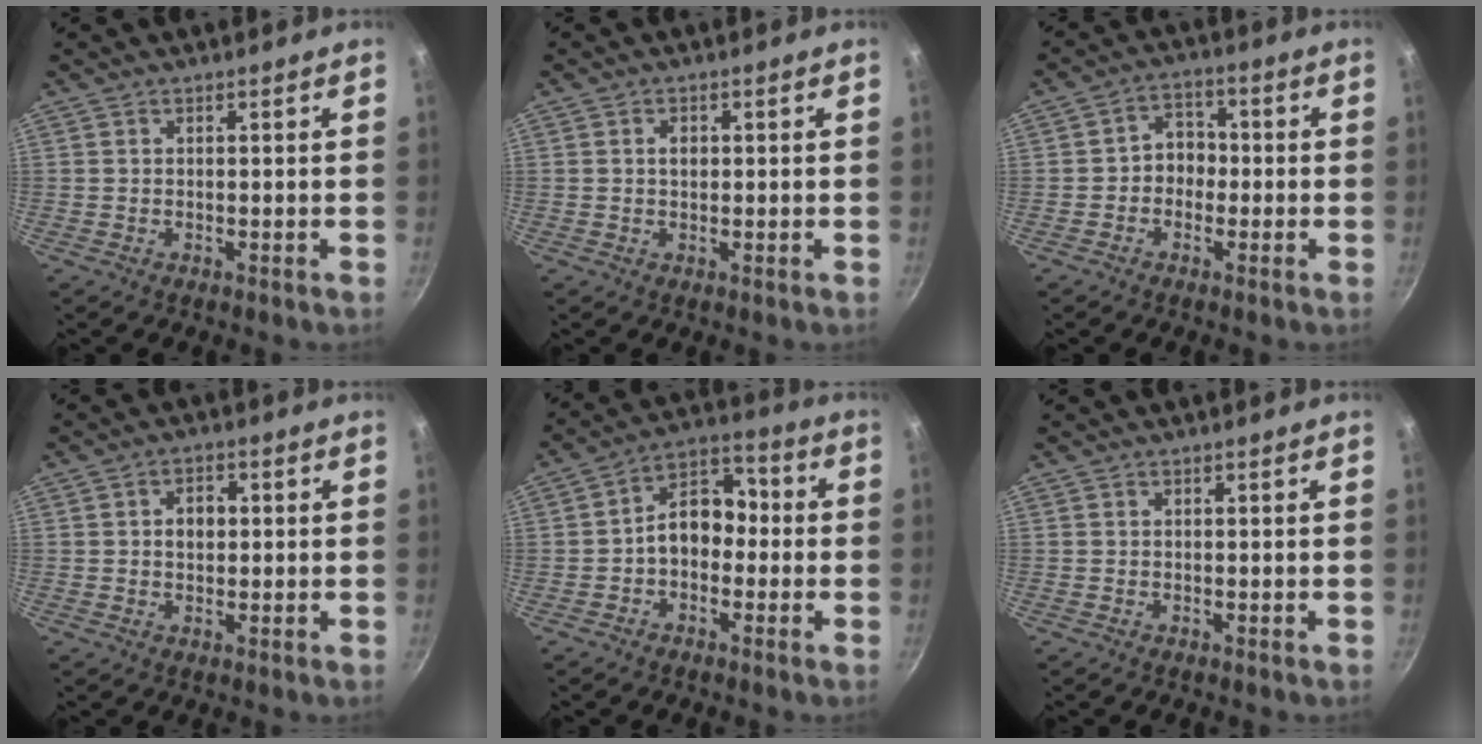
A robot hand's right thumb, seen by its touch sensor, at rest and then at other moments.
{"total": 1.7, "force": [0.3, 1.2, 1.2], "torque": [-0.015, 0.003, 0.004]}
{"total": 5.2, "force": [-1.0, 4.3, 2.7], "torque": [-0.002, 0.021, -0.024]}
{"total": 4.0, "force": [0.4, 2.9, 2.7], "torque": [-0.024, 0.007, 0.003]}
{"total": 9.8, "force": [-1.2, 7.0, 6.7], "torque": [-0.060, 0.044, -0.038]}
{"total": 0.0}